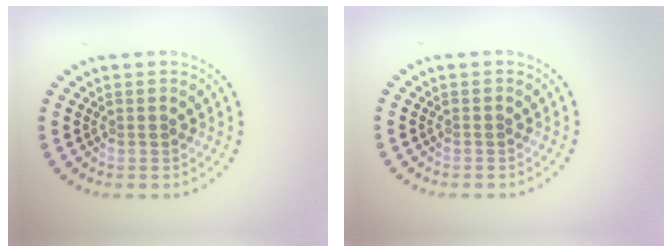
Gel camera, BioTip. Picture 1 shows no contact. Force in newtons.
{"total": 0.0}